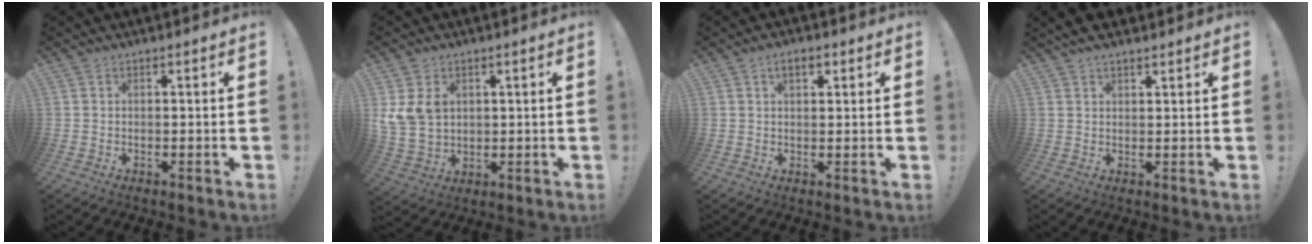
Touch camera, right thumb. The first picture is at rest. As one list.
[{"total": 8.5, "force": [3.1, 6.5, 4.4], "torque": [-0.095, -0.004, 0.067]}, {"total": 3.6, "force": [1.7, 2.0, 2.6], "torque": [-0.039, 0.001, 0.027]}, {"total": 3.8, "force": [3.3, 1.3, 1.4], "torque": [-0.015, -0.019, 0.059]}]